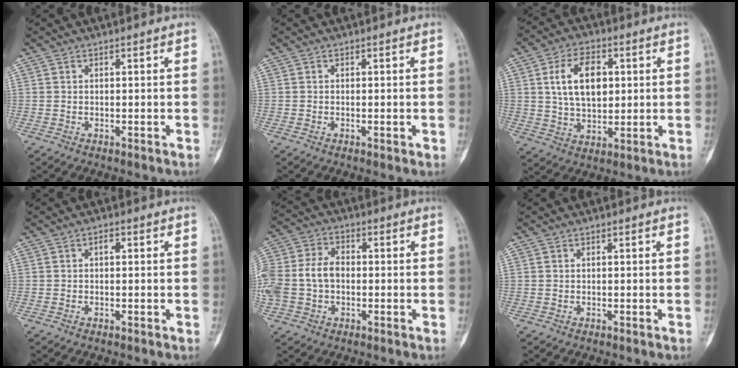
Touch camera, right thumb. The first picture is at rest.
{"total": 1.0, "force": [-0.2, 0.3, 0.9], "torque": [-0.010, -0.001, -0.004]}
{"total": 11.2, "force": [2.5, 6.9, 8.5], "torque": [-0.129, -0.004, 0.047]}
{"total": 1.2, "force": [0.2, 0.6, 1.0], "torque": [-0.011, 0.005, -0.002]}
{"total": 11.8, "force": [-0.8, 8.6, 8.1], "torque": [-0.188, 0.028, -0.017]}
{"total": 0.0}